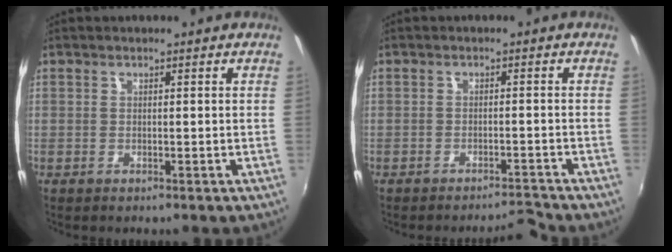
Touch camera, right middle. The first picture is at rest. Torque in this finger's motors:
{"motor_torque": [-0.03, -0.06, 0.00, 0.00]}